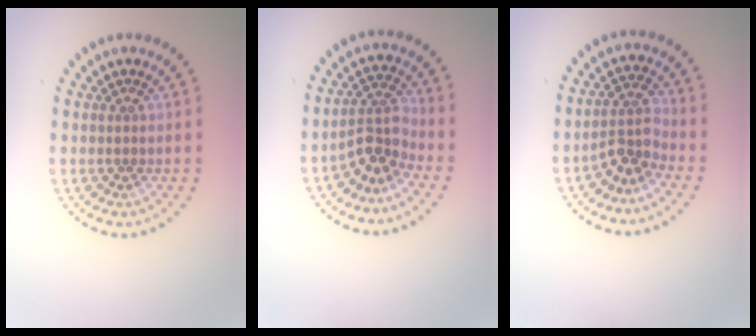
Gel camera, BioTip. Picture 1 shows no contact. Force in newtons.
{"total": 3.1, "press": 2.3, "slide": 2.1}
{"total": 2.7, "press": 2.0, "slide": 1.8}